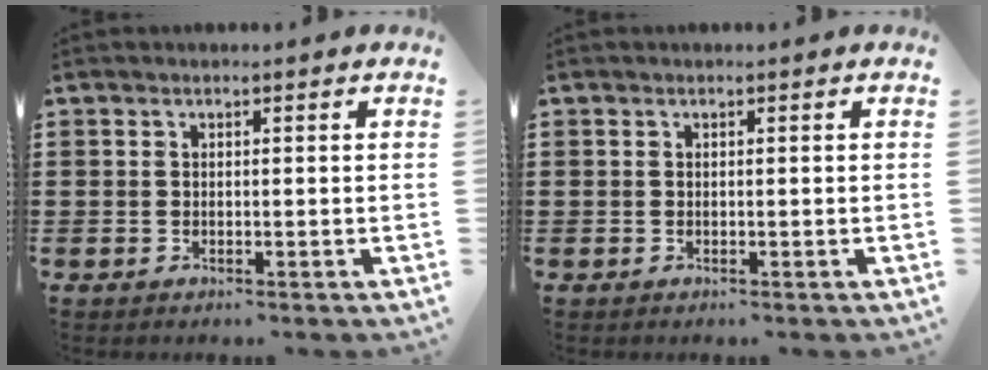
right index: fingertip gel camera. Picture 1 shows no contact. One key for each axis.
{"total": 0.0}